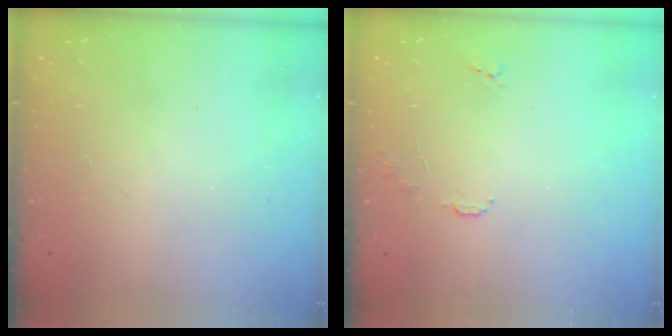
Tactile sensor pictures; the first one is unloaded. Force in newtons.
{"total": 6.0, "press": 5.9, "slide": 0.7}